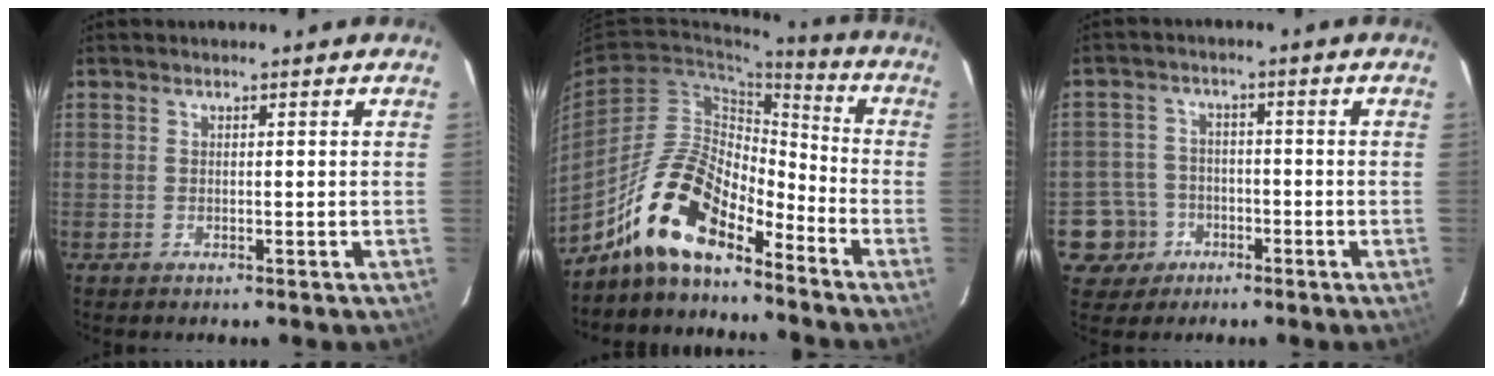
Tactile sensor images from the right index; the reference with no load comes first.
{"total": 14.9, "force": [-11.1, 5.0, 8.5], "torque": [-0.164, 0.008, -0.217]}
{"total": 6.7, "force": [-2.8, 6.1, 0.4], "torque": [-0.026, 0.026, -0.045]}